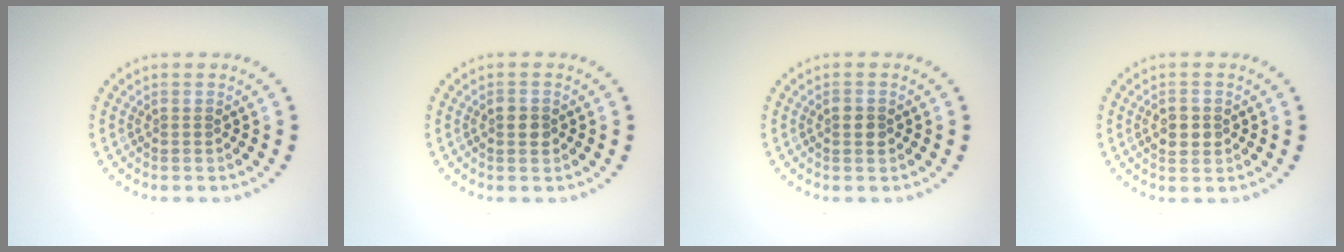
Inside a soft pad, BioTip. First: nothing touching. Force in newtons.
{"total": 1.3, "press": 1.3, "slide": 0.0}
{"total": 1.5, "press": 1.5, "slide": 0.1}
{"total": 1.8, "press": 1.8, "slide": 0.2}